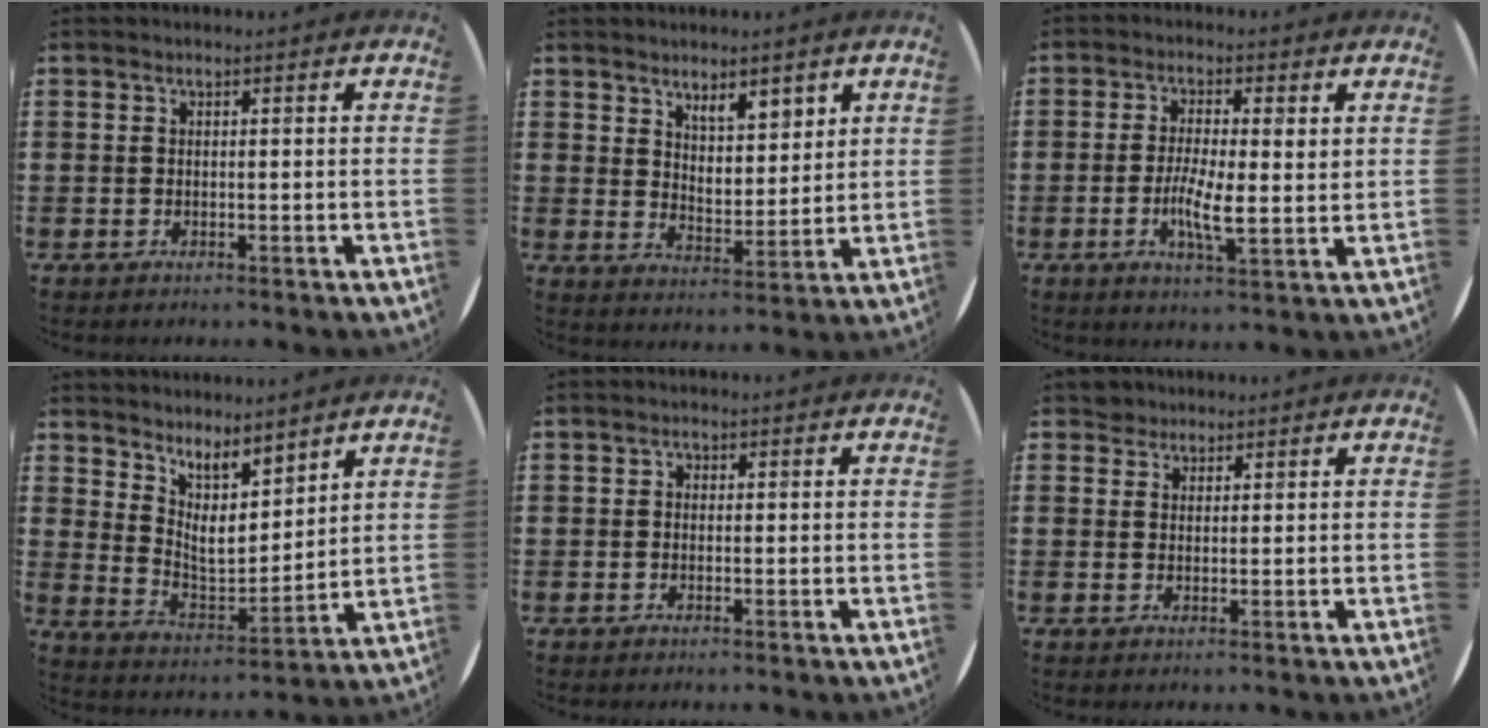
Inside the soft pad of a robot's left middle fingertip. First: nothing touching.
{"total": 5.0, "force": [4.3, 2.0, 1.7], "torque": [-0.035, -0.016, 0.076]}
{"total": 5.0, "force": [0.0, 1.3, 4.9], "torque": [-0.079, 0.001, -0.004]}
{"total": 6.6, "force": [5.6, 2.1, 2.9], "torque": [-0.077, -0.034, 0.101]}
{"total": 0.6, "force": [-0.1, 0.5, 0.2], "torque": [-0.005, 0.004, -0.003]}
{"total": 2.1, "force": [1.9, 1.0, 0.0], "torque": [0.004, 0.001, 0.036]}